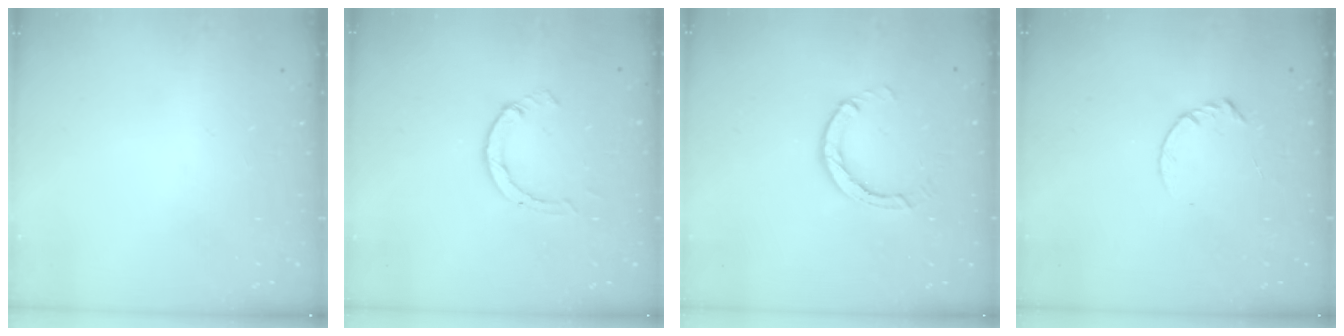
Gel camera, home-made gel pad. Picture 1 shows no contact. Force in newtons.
{"total": 2.3, "press": 2.3, "slide": 0.3}
{"total": 2.9, "press": 2.9, "slide": 0.5}
{"total": 3.6, "press": 3.6, "slide": 0.4}